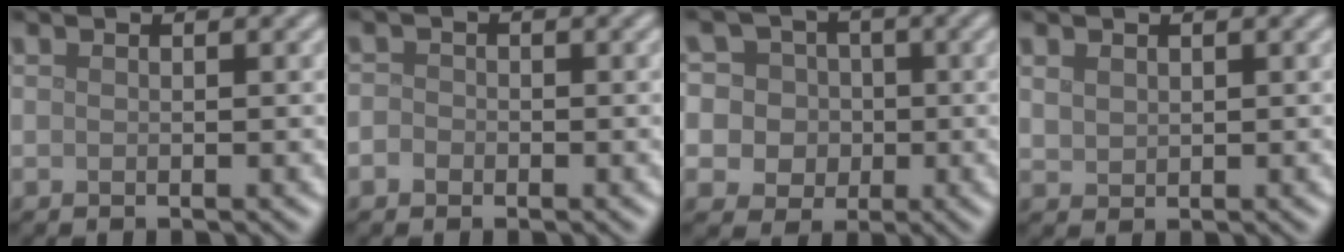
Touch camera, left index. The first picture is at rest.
{"total": 1.3, "force": [-0.4, 1.1, 0.4], "torque": [0.001, 0.000, -0.015]}
{"total": 8.1, "force": [1.6, 7.4, 2.9], "torque": [-0.055, 0.034, 0.004]}
{"total": 1.3, "force": [0.7, 0.9, 0.6], "torque": [-0.012, 0.000, 0.019]}